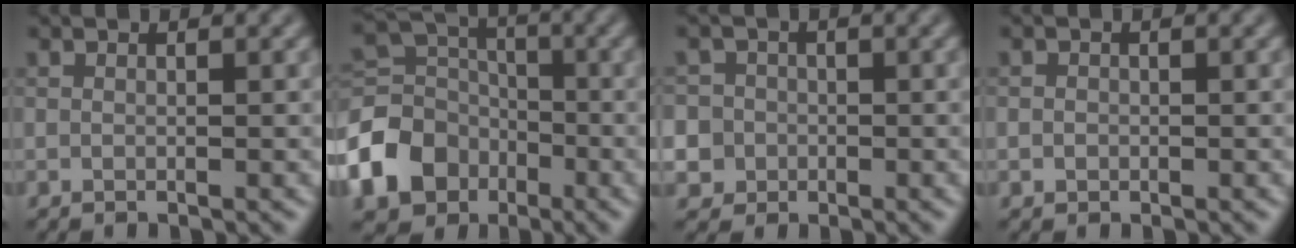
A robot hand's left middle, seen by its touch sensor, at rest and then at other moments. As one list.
[{"total": 9.2, "force": [-4.2, 7.1, 4.1], "torque": [-0.104, -0.007, -0.100]}, {"total": 6.3, "force": [-0.9, 6.0, 1.4], "torque": [-0.028, 0.015, -0.039]}, {"total": 0.7, "force": [-0.1, 0.7, 0.1], "torque": [0.003, -0.004, -0.003]}]